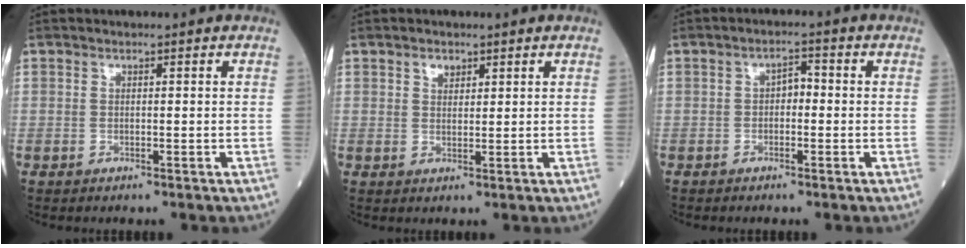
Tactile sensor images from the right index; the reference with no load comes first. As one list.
[{"total": 1.8, "force": [1.1, 1.1, 0.9], "torque": [-0.014, 0.001, 0.020]}, {"total": 2.3, "force": [-0.4, 1.3, 1.9], "torque": [-0.021, 0.012, -0.012]}]